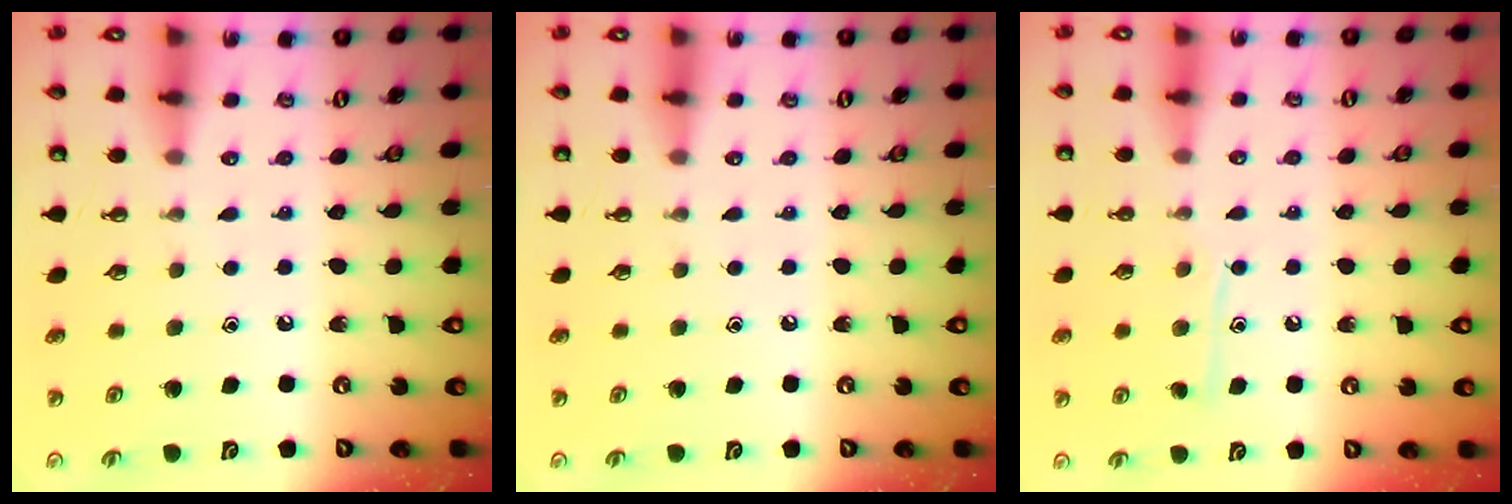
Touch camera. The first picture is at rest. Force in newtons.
{"total": 0.0}
{"total": 6.9, "press": 6.9, "slide": 0.2}